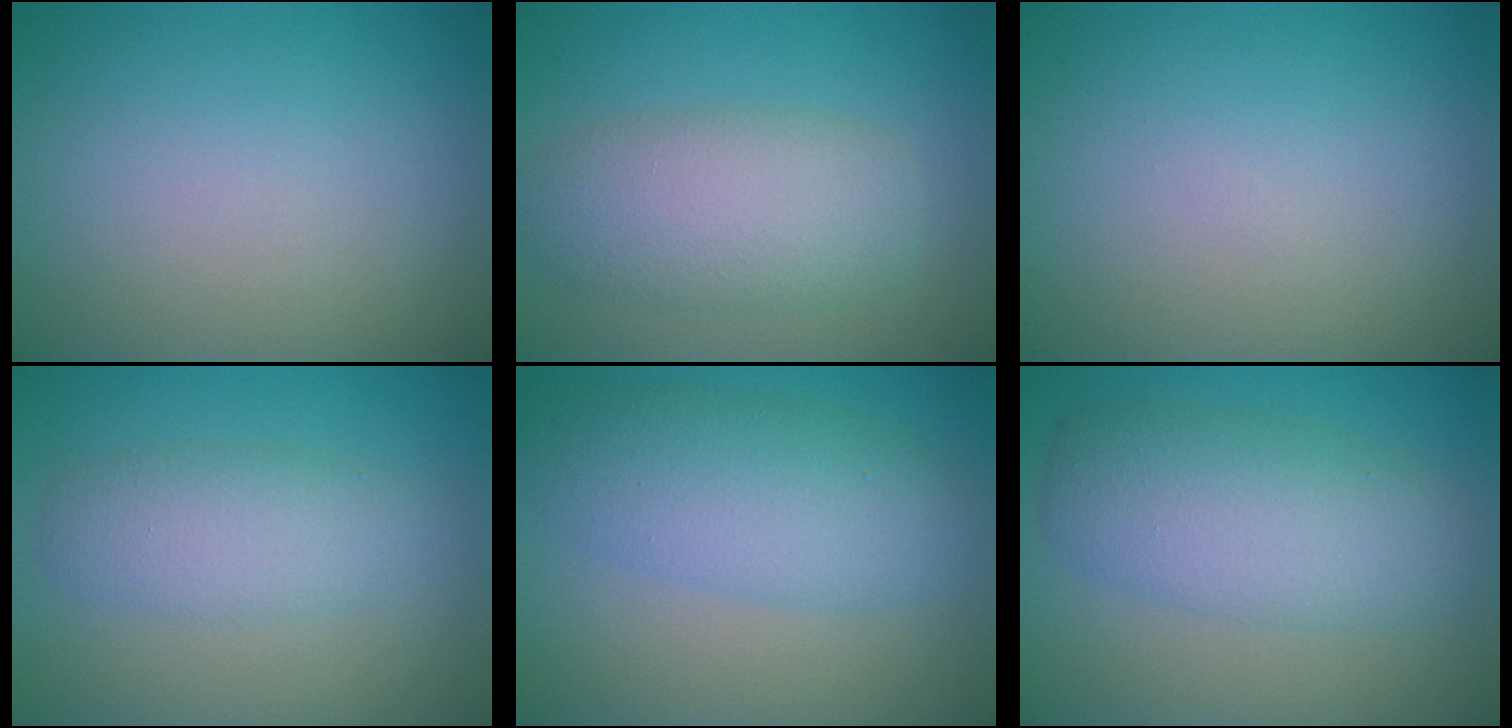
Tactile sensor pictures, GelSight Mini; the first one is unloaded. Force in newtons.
{"total": 5.4, "press": 5.4, "slide": 0.2}
{"total": 0.0}
{"total": 3.5, "press": 3.5, "slide": 0.0}
{"total": 5.7, "press": 5.7, "slide": 0.3}
{"total": 5.8, "press": 5.8, "slide": 0.1}